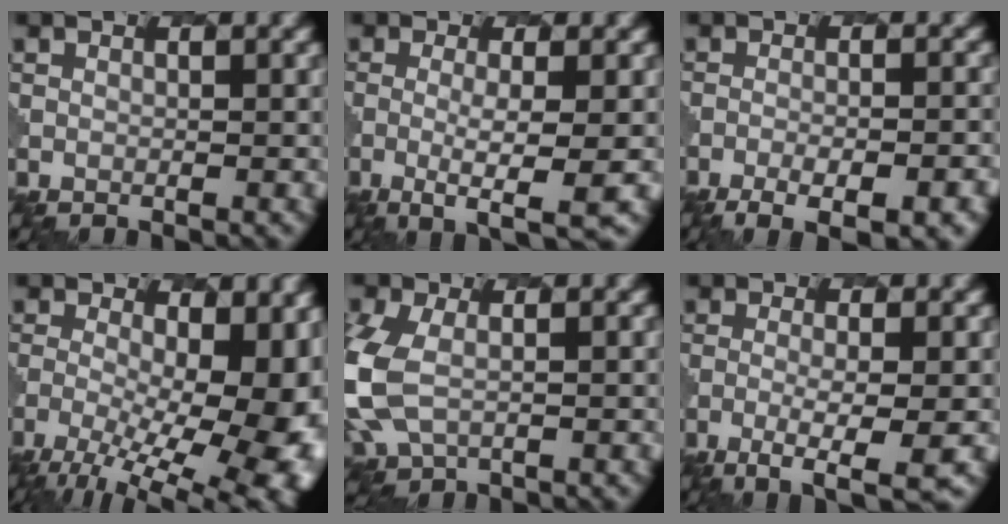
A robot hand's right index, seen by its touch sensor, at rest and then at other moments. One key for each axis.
{"total": 4.3, "fx": -1.1, "fy": 0.7, "fz": 4.0, "tx": -0.070, "ty": -0.012, "tz": -0.024}
{"total": 7.3, "fx": -4.4, "fy": 2.3, "fz": 5.3, "tx": -0.077, "ty": -0.008, "tz": -0.056}
{"total": 16.8, "fx": -3.9, "fy": 8.2, "fz": 14.1, "tx": -0.199, "ty": -0.019, "tz": -0.034}
{"total": 7.7, "fx": -0.4, "fy": 5.2, "fz": 5.7, "tx": -0.174, "ty": -0.014, "tz": -0.009}
{"total": 4.1, "fx": -1.7, "fy": 0.8, "fz": 3.7, "tx": -0.062, "ty": -0.007, "tz": -0.035}